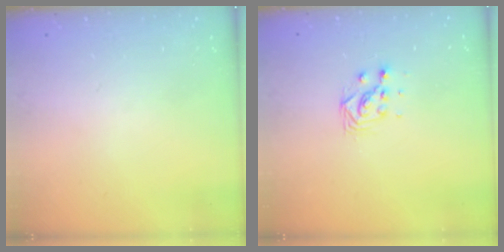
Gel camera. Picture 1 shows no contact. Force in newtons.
{"total": 4.6, "press": 4.6, "slide": 0.2}